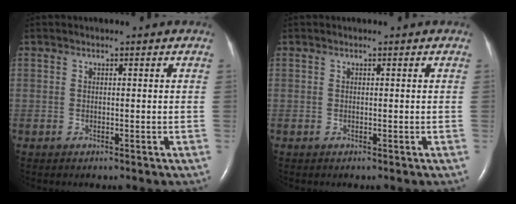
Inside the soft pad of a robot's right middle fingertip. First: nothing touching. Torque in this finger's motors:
{"motor_torque": [0.09, -0.14, 0.00, 0.00]}